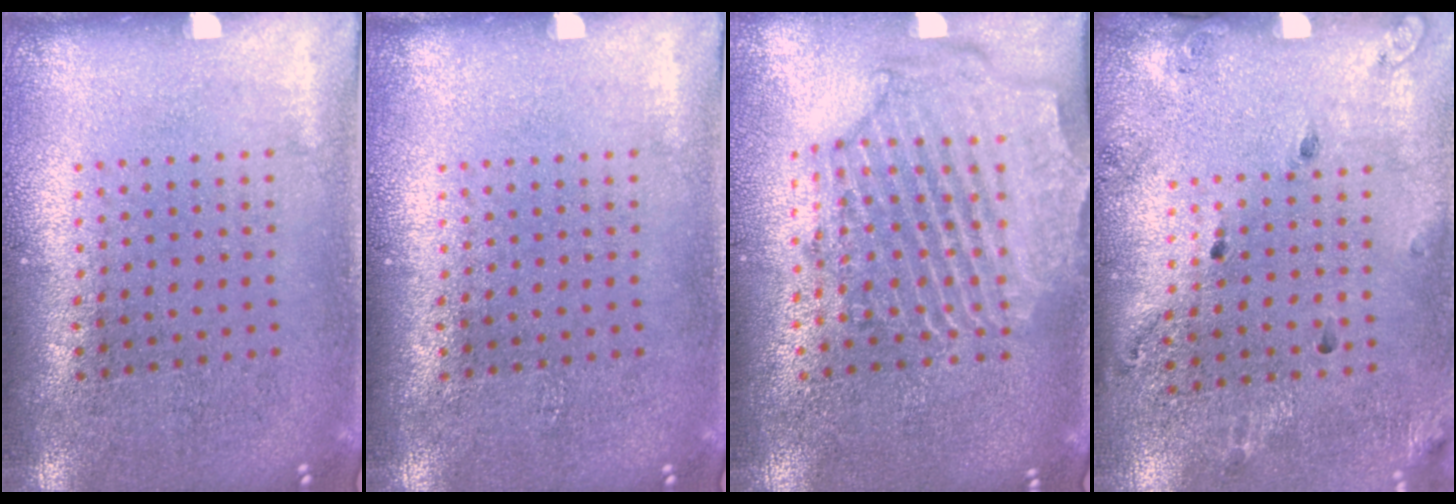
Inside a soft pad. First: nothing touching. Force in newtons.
{"total": 0.0}
{"total": 2.3, "press": 2.2, "slide": 0.9}
{"total": 1.8, "press": 1.2, "slide": 1.3}